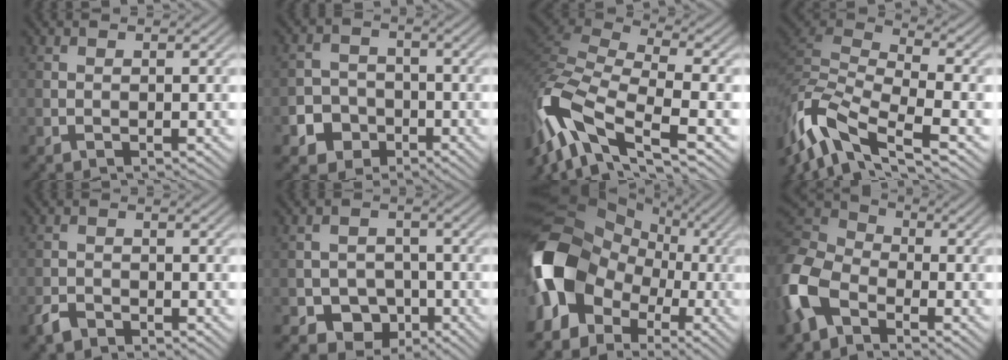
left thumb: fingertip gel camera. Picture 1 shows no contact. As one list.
[{"total": 4.9, "force": [-2.3, 4.0, 1.5], "torque": [-0.019, -0.003, -0.057]}, {"total": 14.9, "force": [-7.1, 5.9, 11.7], "torque": [-0.290, -0.006, -0.138]}, {"total": 12.3, "force": [-6.6, 4.5, 9.4], "torque": [-0.214, -0.004, -0.130]}, {"total": 2.1, "force": [-1.7, 1.0, 0.8], "torque": [-0.014, -0.001, -0.038]}, {"total": 6.0, "force": [-2.7, 4.8, 2.4], "torque": [-0.033, -0.003, -0.059]}, {"total": 15.8, "force": [-3.2, 12.1, 9.6], "torque": [-0.228, -0.006, -0.076]}, {"total": 10.1, "force": [-4.2, 6.4, 6.6], "torque": [-0.185, -0.005, -0.107]}]